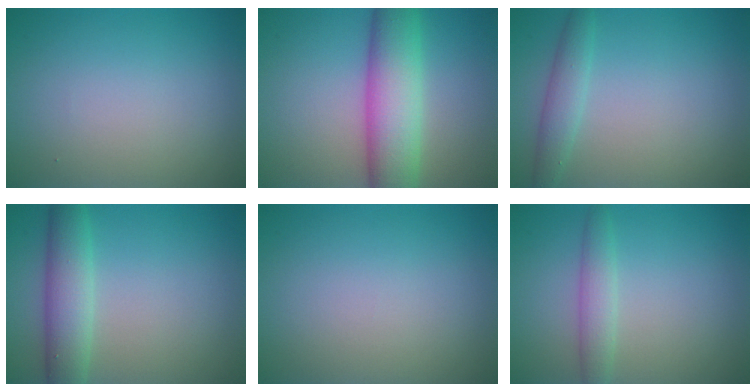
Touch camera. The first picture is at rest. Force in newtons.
{"total": 7.8, "press": 7.8, "slide": 0.2}
{"total": 2.2, "press": 2.2, "slide": 0.0}
{"total": 4.5, "press": 4.5, "slide": 0.3}
{"total": 0.0}
{"total": 2.2, "press": 2.2, "slide": 0.0}